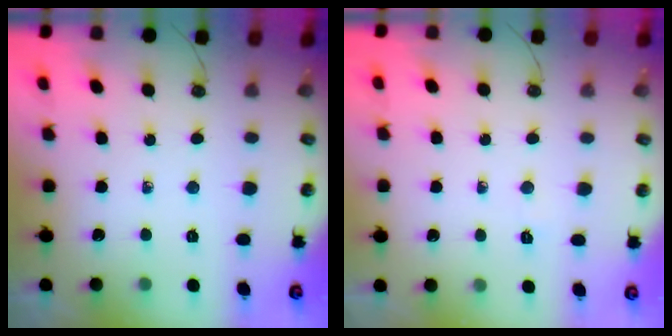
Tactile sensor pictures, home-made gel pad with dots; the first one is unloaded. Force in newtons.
{"total": 18.9, "press": 4.1, "slide": 18.4}